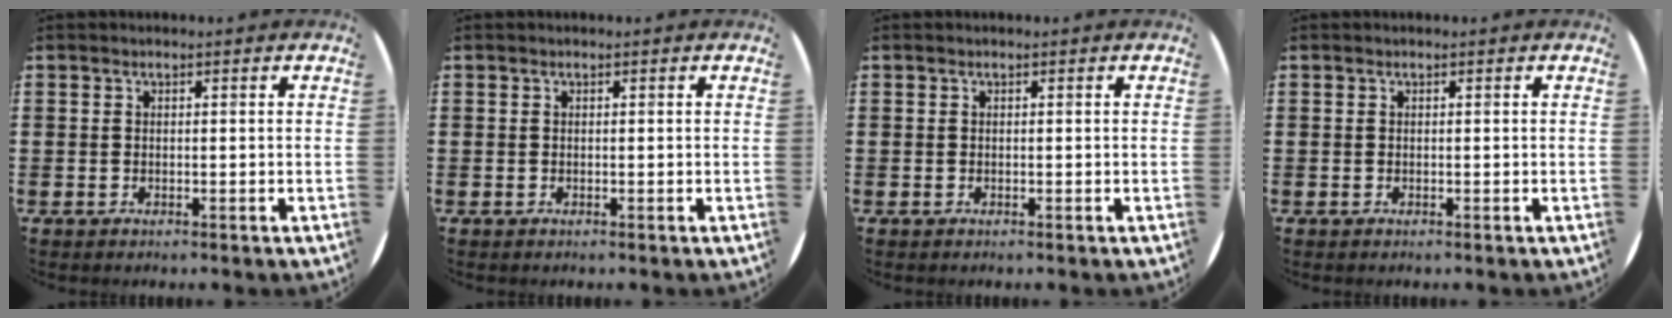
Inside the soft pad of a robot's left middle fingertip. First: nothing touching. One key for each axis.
{"total": 0.0}
{"total": 0.0}
{"total": 0.0}